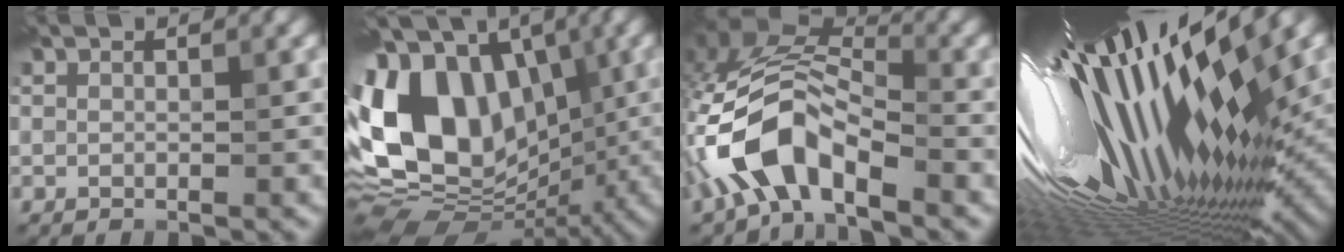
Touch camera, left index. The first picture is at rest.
{"total": 16.4, "force": [0.9, 11.5, 11.7], "torque": [-0.236, 0.026, 0.002]}
{"total": 9.3, "force": [-4.8, 4.1, 6.8], "torque": [-0.140, 0.014, -0.102]}
{"total": 20.8, "force": [1.8, 5.5, 20.0], "torque": [-0.339, -0.039, 0.041]}